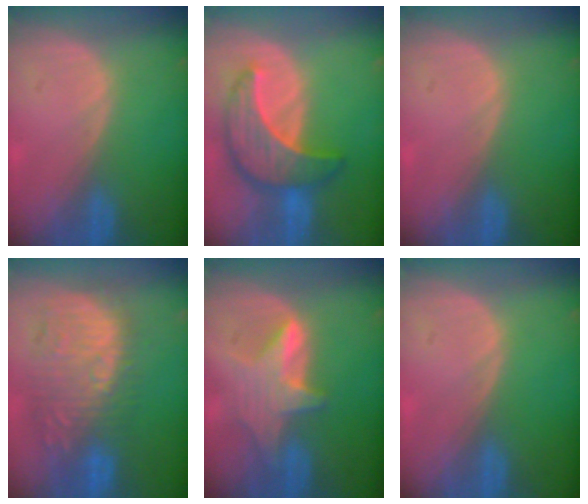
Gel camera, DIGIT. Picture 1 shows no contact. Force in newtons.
{"total": 9.1, "press": 9.1, "slide": 0.7}
{"total": 0.0}
{"total": 11.2, "press": 10.8, "slide": 3.1}
{"total": 6.1, "press": 6.1, "slide": 0.1}
{"total": 0.0}